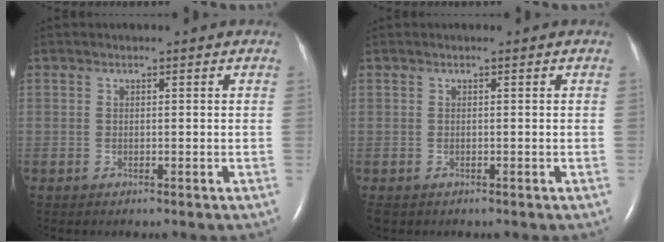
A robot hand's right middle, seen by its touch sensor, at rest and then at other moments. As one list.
[{"total": 1.1, "force": [-0.8, 0.7, 0.4], "torque": [-0.007, 0.000, -0.007]}]